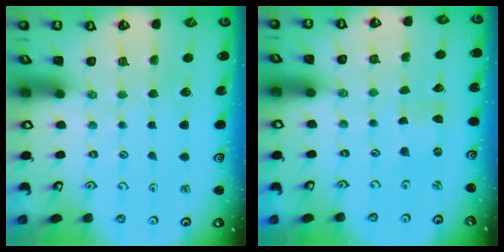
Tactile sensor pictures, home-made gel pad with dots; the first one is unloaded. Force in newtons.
{"total": 0.0}